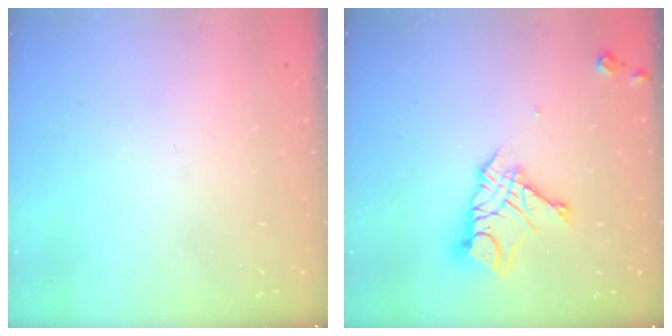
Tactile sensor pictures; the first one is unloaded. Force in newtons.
{"total": 12.3, "press": 12.2, "slide": 1.1}